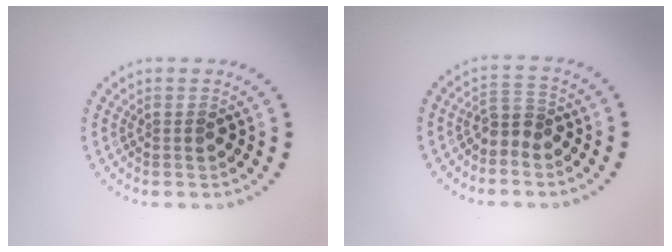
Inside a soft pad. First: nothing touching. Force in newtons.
{"total": 2.1, "press": 1.7, "slide": 1.3}